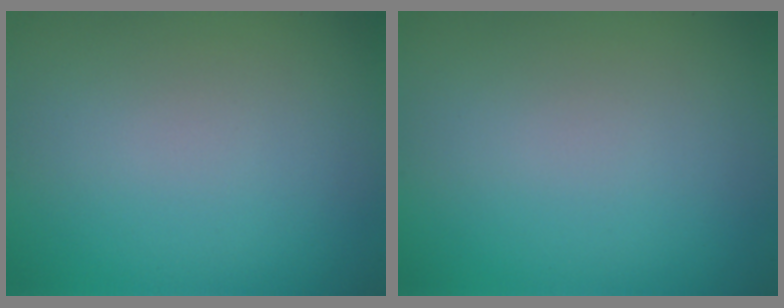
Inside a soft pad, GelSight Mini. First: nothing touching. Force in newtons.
{"total": 0.0}